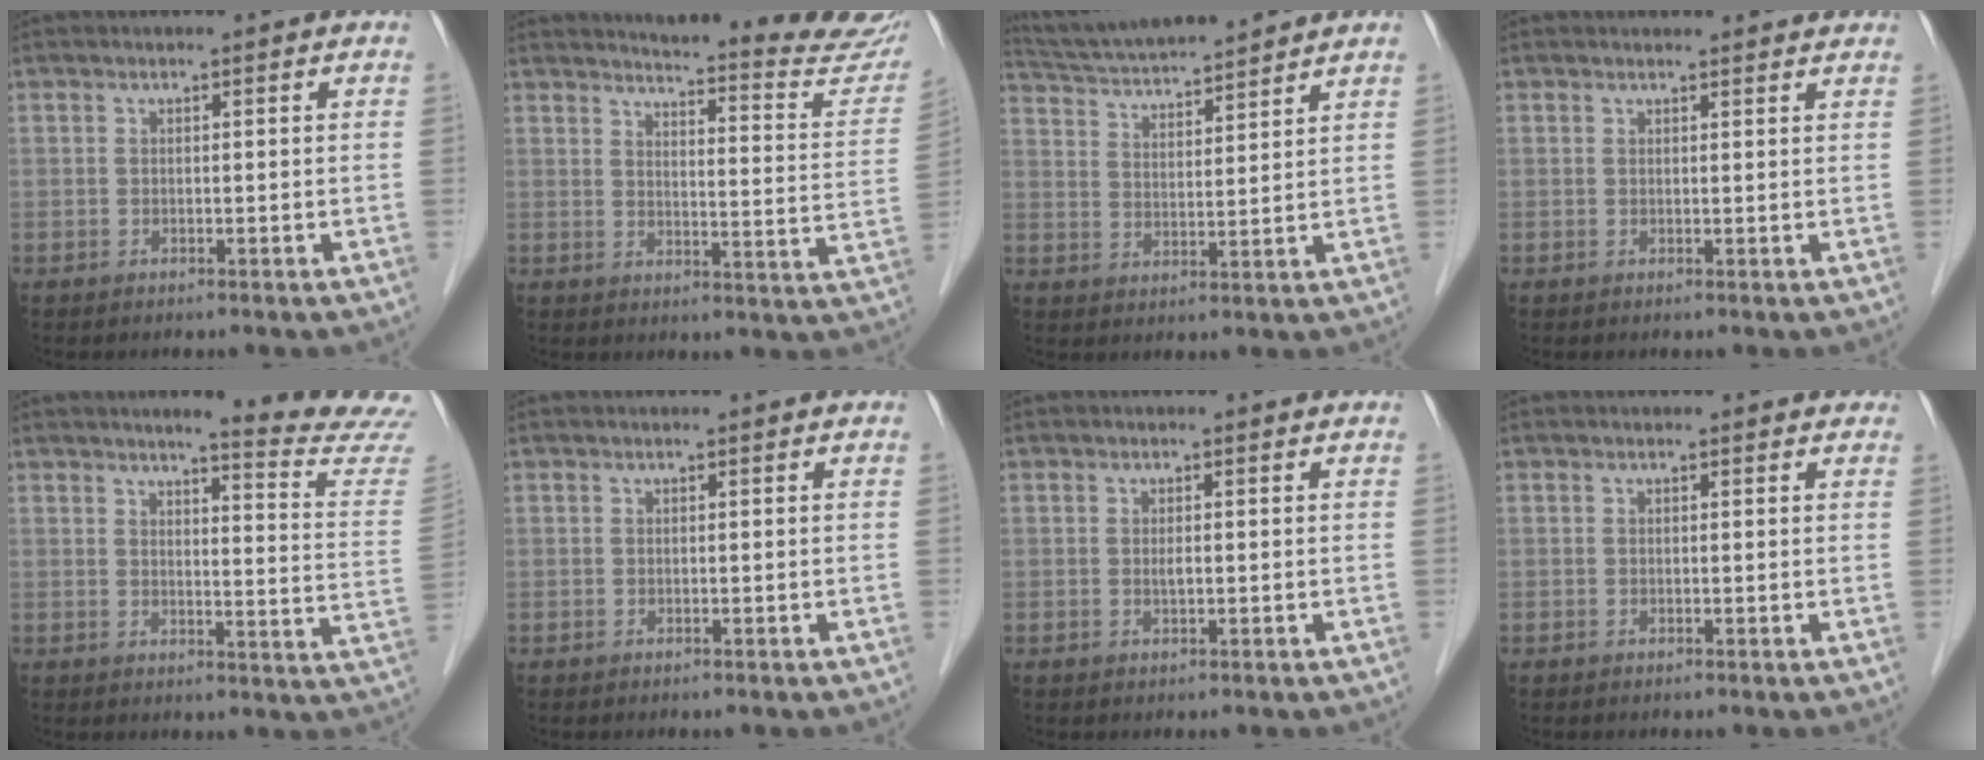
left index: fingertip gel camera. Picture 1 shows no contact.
{"total": 20.4, "force": [19.7, 0.9, 5.2], "torque": [-0.066, -0.115, 0.215]}
{"total": 12.9, "force": [12.0, 0.4, 4.8], "torque": [-0.093, 0.019, 0.198]}
{"total": 5.1, "force": [4.9, 0.8, 1.0], "torque": [-0.010, 0.013, 0.046]}
{"total": 12.8, "force": [12.2, -1.8, 3.2], "torque": [-0.038, -0.101, 0.126]}
{"total": 0.0}
{"total": 0.9, "force": [-0.1, 0.2, 0.9], "torque": [-0.016, -0.003, -0.002]}
{"total": 0.9, "force": [0.6, 0.7, 0.1], "torque": [0.001, -0.002, -0.003]}